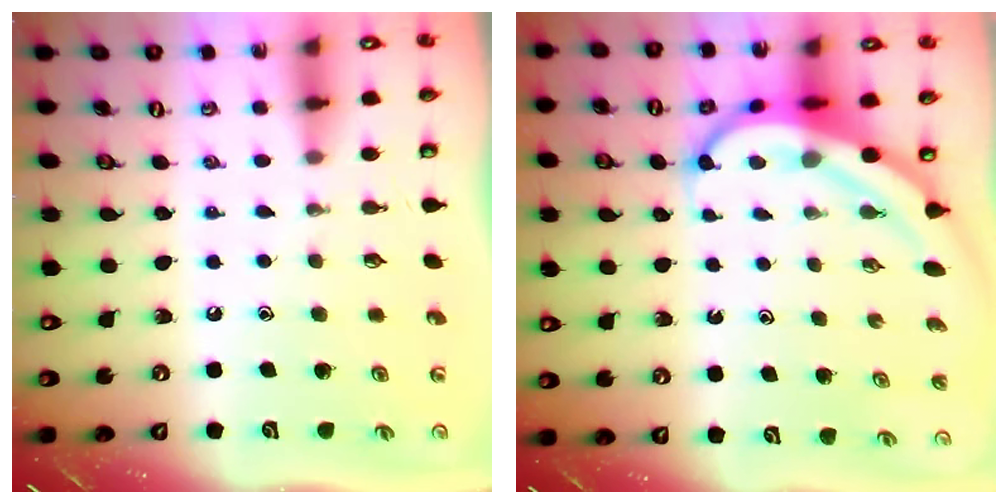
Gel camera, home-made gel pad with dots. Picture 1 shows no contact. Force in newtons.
{"total": 7.8, "press": 7.7, "slide": 0.9}